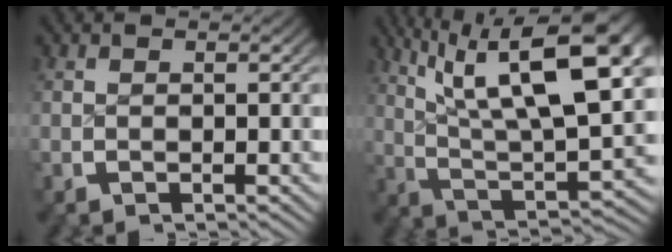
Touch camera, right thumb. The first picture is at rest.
{"total": 13.6, "force": [3.6, 6.2, 11.6], "torque": [-0.182, -0.012, 0.065]}